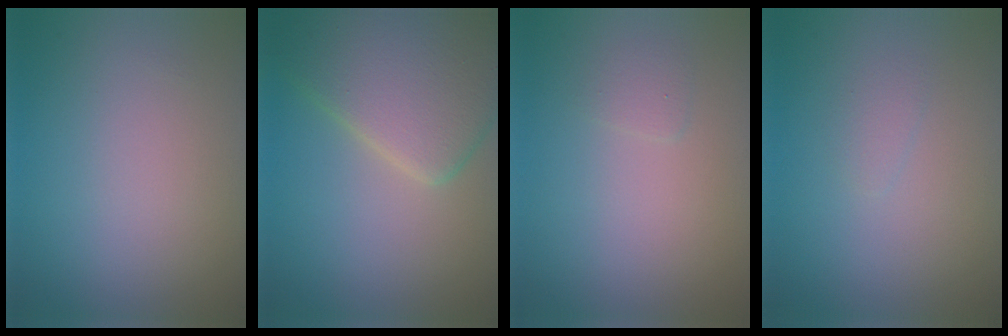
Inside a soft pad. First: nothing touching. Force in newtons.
{"total": 7.6, "press": 7.6, "slide": 0.3}
{"total": 0.7, "press": 0.7, "slide": 0.1}
{"total": 0.7, "press": 0.7, "slide": 0.0}